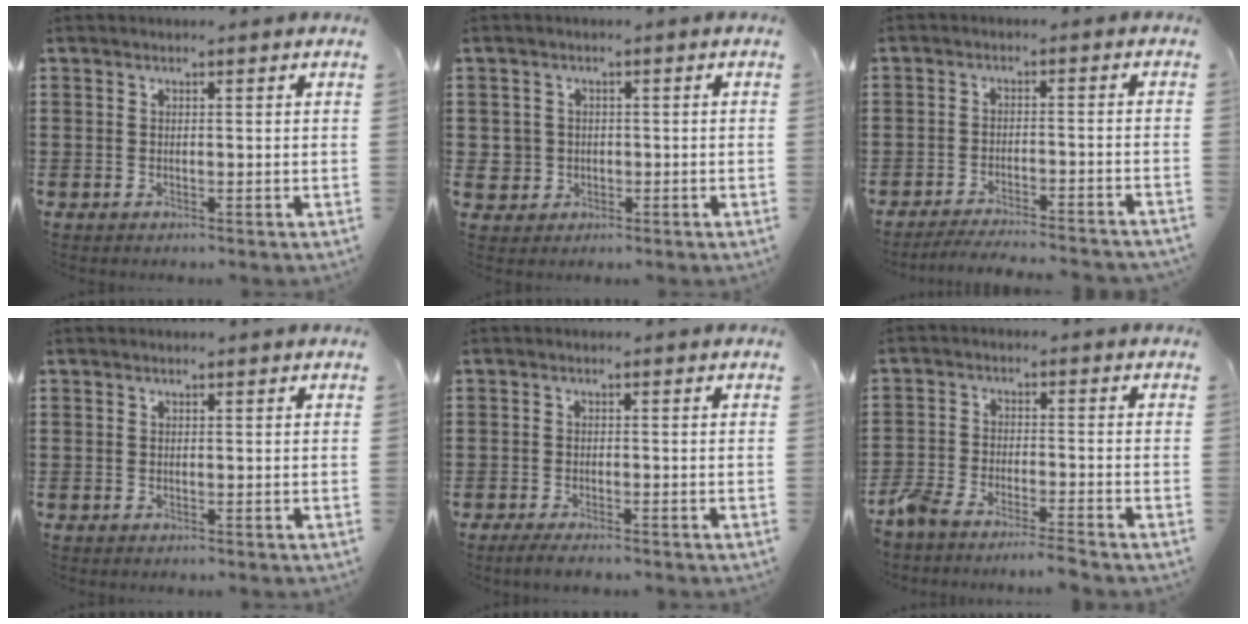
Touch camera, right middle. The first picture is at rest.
{"total": 2.7, "force": [-0.3, 2.7, 0.4], "torque": [-0.029, 0.002, -0.011]}
{"total": 3.5, "force": [-3.4, -0.3, 0.9], "torque": [-0.016, -0.003, -0.067]}
{"total": 0.0}
{"total": 1.8, "force": [-1.6, 0.1, 0.8], "torque": [-0.023, -0.004, -0.031]}
{"total": 4.7, "force": [-4.5, 0.0, 1.3], "torque": [-0.052, -0.011, -0.097]}